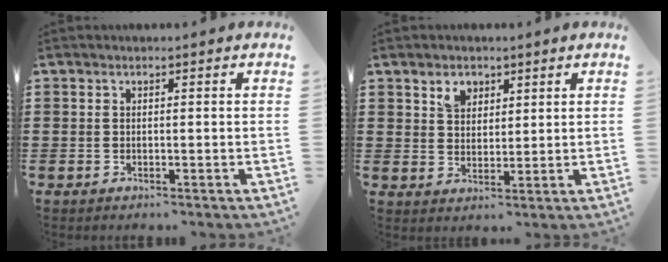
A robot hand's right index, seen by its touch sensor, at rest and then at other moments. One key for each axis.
{"total": 3.4, "fx": 2.3, "fy": 2.2, "fz": 1.3, "tx": -0.034, "ty": 0.005, "tz": 0.043}